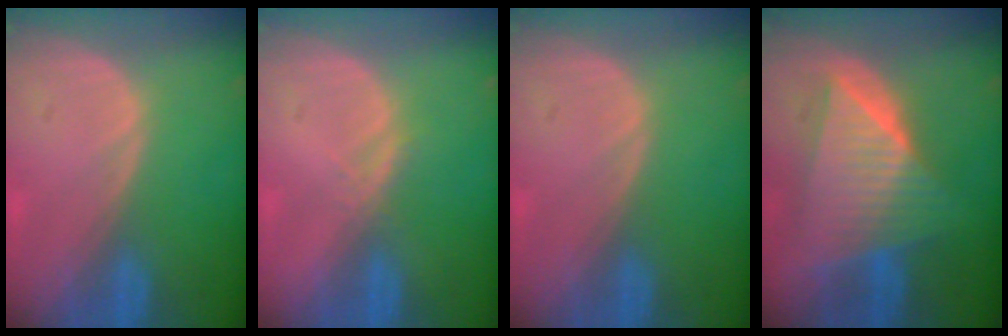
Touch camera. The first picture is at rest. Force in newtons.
{"total": 1.5, "press": 1.3, "slide": 0.8}
{"total": 0.0}
{"total": 10.1, "press": 10.1, "slide": 0.6}